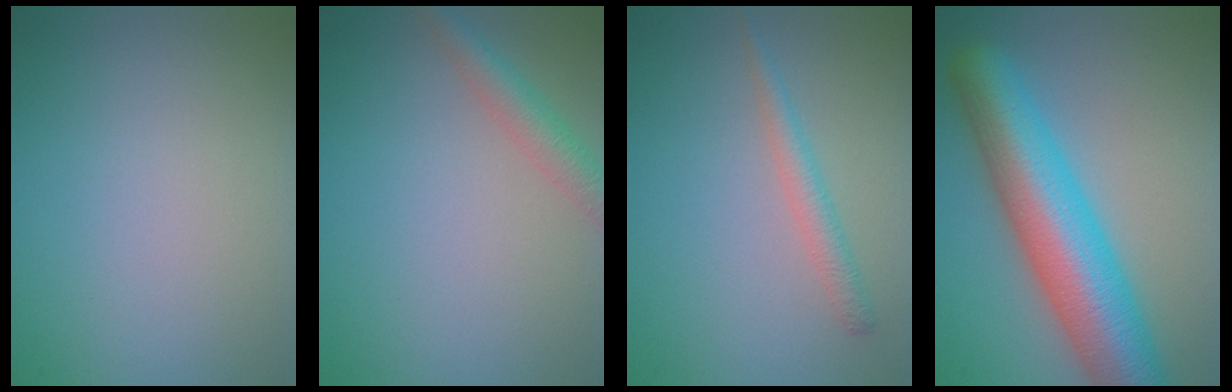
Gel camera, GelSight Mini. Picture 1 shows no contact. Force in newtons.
{"total": 2.7, "press": 2.7, "slide": 0.2}
{"total": 1.9, "press": 1.9, "slide": 0.0}
{"total": 10.7, "press": 10.7, "slide": 0.2}